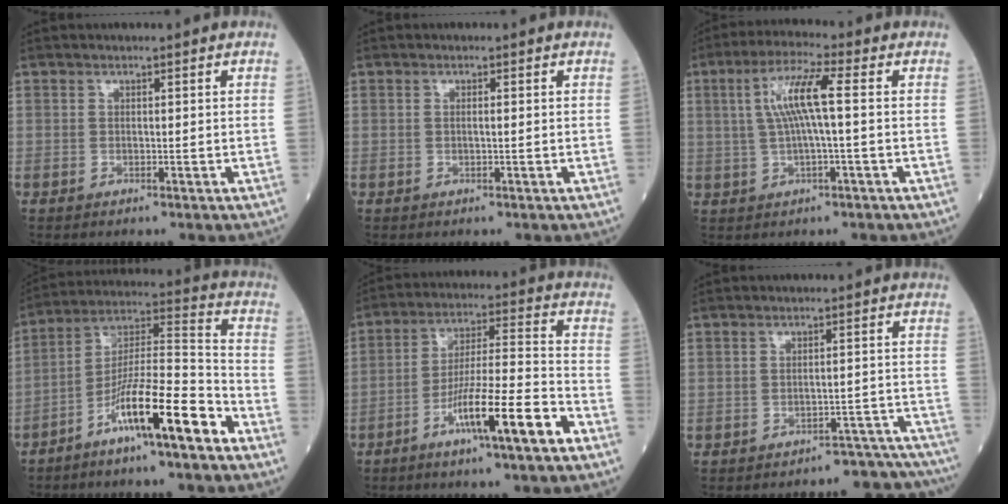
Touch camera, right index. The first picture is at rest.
{"total": 0.6, "force": [0.0, 0.0, 0.6], "torque": [-0.012, 0.001, -0.002]}
{"total": 7.7, "force": [1.1, 0.4, 7.6], "torque": [-0.153, 0.017, 0.020]}
{"total": 14.3, "force": [-7.9, 1.1, 11.9], "torque": [-0.213, -0.003, -0.145]}
{"total": 13.3, "force": [-6.9, 0.3, 11.4], "torque": [-0.197, -0.005, -0.121]}
{"total": 9.6, "force": [-9.5, 1.4, -0.4], "torque": [0.034, 0.038, -0.104]}